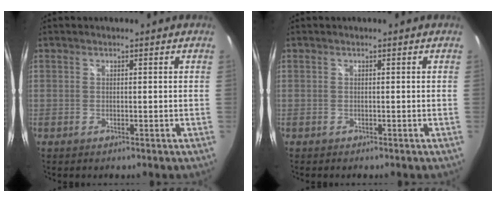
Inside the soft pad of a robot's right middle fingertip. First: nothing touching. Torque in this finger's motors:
{"motor_torque": [-0.64, -0.18, 0.12, -0.01]}